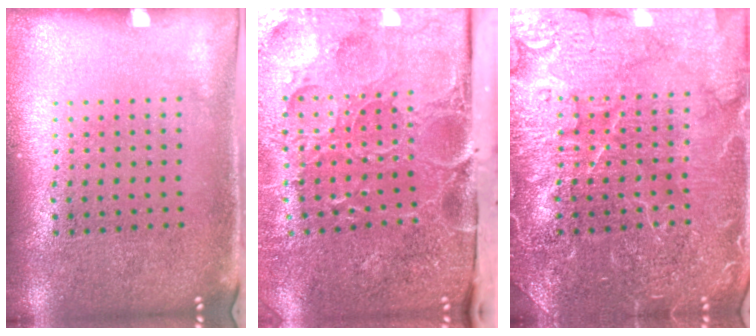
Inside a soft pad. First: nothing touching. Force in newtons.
{"total": 5.2, "press": 4.1, "slide": 3.1}
{"total": 7.1, "press": 7.0, "slide": 1.0}